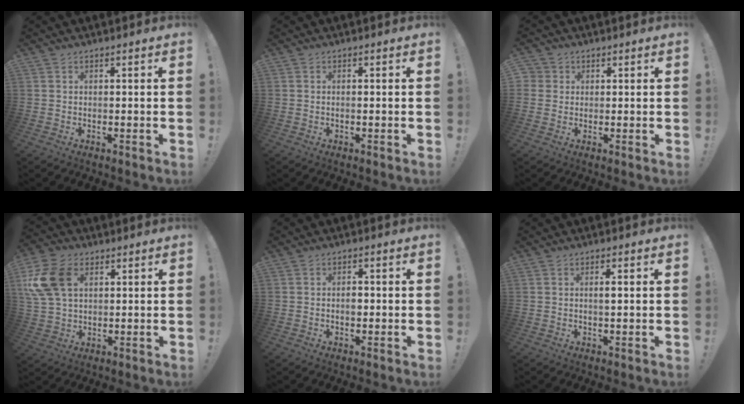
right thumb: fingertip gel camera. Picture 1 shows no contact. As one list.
[{"total": 0.6, "force": [-0.2, -0.2, 0.5], "torque": [-0.010, -0.001, -0.004]}, {"total": 2.8, "force": [0.7, 2.6, 0.5], "torque": [-0.011, 0.002, 0.012]}, {"total": 15.5, "force": [4.1, 10.4, 10.6], "torque": [-0.216, -0.001, 0.079]}, {"total": 2.2, "force": [-0.3, 1.4, 1.7], "torque": [-0.017, 0.000, -0.009]}, {"total": 2.0, "force": [0.3, 0.3, 1.9], "torque": [-0.023, -0.006, 0.001]}]